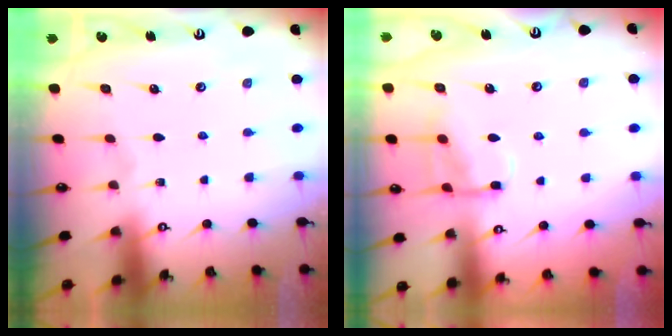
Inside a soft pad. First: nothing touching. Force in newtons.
{"total": 9.0, "press": 9.0, "slide": 0.5}